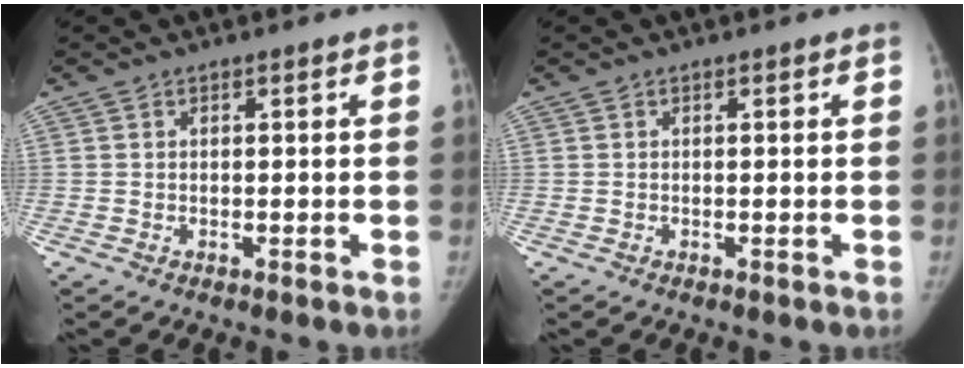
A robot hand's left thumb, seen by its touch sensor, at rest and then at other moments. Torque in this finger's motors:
{"motor_torque": [0.00, 0.00, 0.19, -0.29, 0.00]}